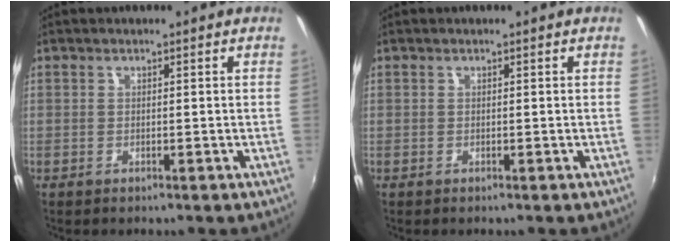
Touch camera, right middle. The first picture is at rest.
{"total": 0.0}